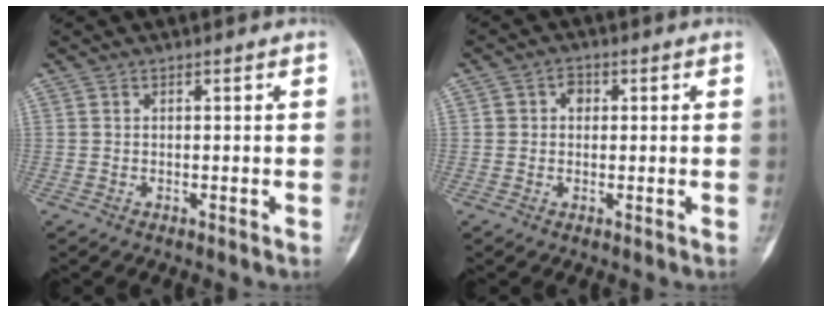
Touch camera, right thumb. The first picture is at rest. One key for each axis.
{"total": 2.7, "fx": 0.5, "fy": 2.3, "fz": 1.3, "tx": -0.004, "ty": 0.005, "tz": 0.004}